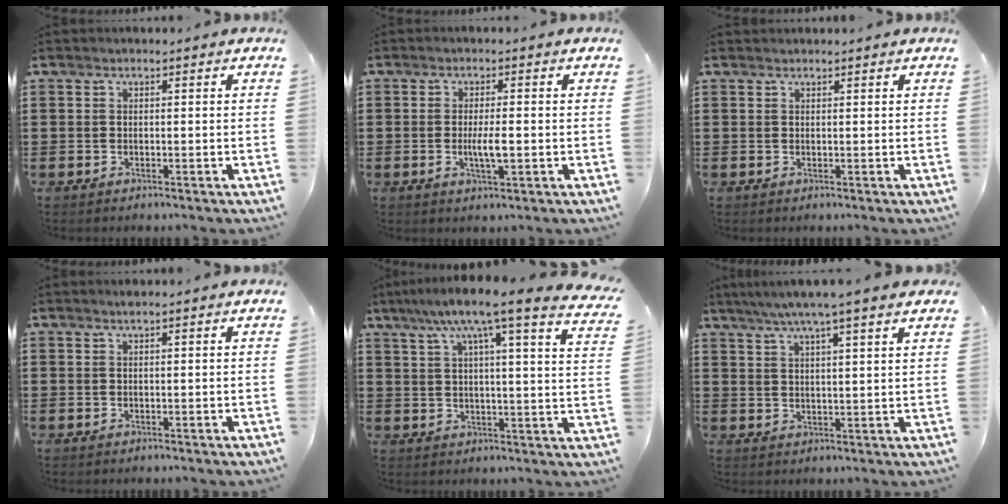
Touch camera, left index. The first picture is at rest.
{"total": 3.8, "force": [-0.5, 0.7, 3.8], "torque": [-0.072, -0.005, -0.011]}
{"total": 0.5, "force": [0.5, 0.0, 0.1], "torque": [-0.004, 0.000, 0.011]}
{"total": 0.7, "force": [0.4, 0.0, 0.5], "torque": [-0.009, -0.001, 0.008]}
{"total": 9.6, "force": [7.0, 0.0, 6.5], "torque": [-0.137, -0.034, 0.108]}
{"total": 5.3, "force": [4.1, -0.3, 3.3], "torque": [-0.076, -0.010, 0.070]}